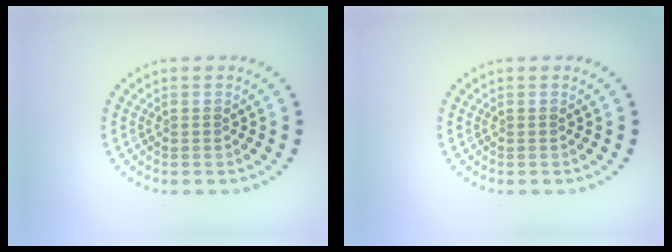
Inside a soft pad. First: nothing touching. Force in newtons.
{"total": 0.0}